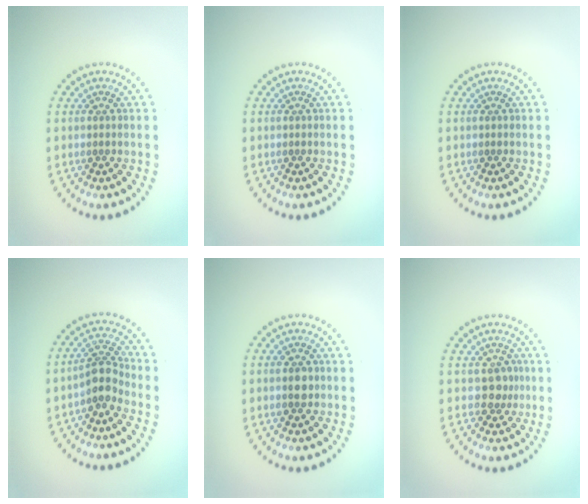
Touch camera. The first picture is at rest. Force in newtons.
{"total": 0.0}
{"total": 0.0}
{"total": 2.7, "press": 2.0, "slide": 1.8}
{"total": 2.0, "press": 2.0, "slide": 0.2}
{"total": 1.8, "press": 1.4, "slide": 1.1}